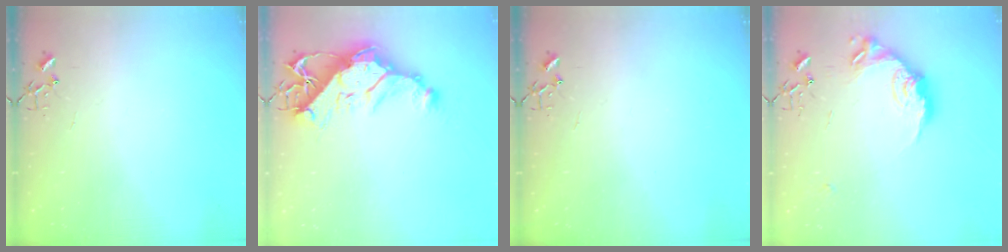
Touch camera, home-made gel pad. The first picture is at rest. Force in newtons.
{"total": 15.6, "press": 15.4, "slide": 2.1}
{"total": 0.0}
{"total": 16.7, "press": 16.7, "slide": 0.9}